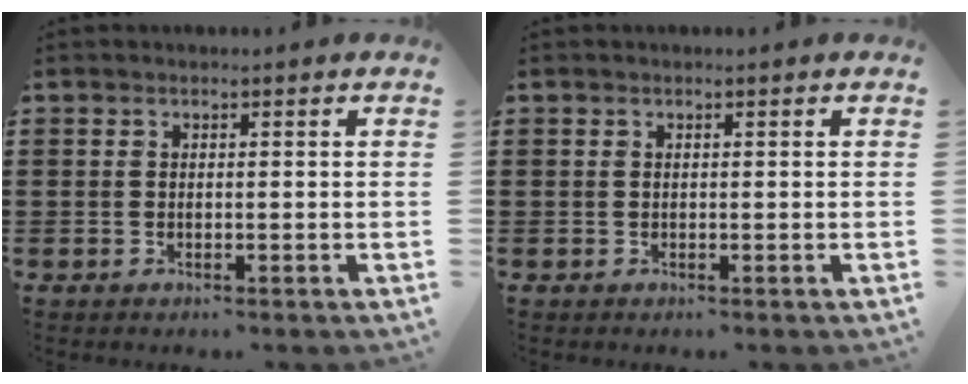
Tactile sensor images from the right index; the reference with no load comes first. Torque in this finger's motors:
{"motor_torque": [0.24, 0.11, 0.00, -0.01]}